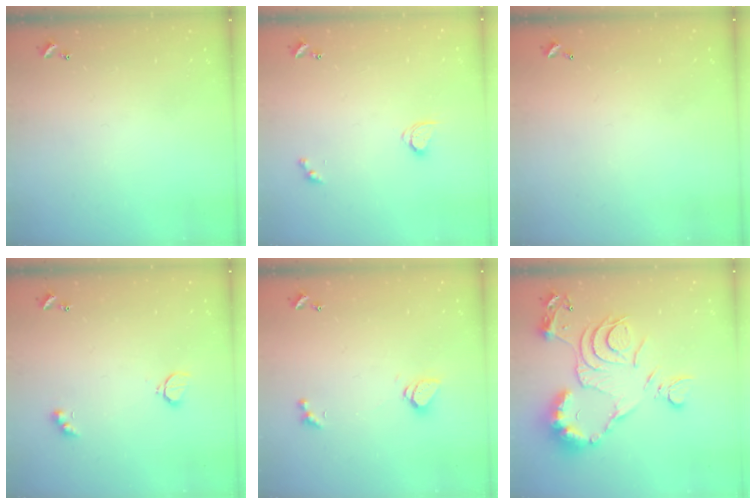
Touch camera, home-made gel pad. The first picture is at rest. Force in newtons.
{"total": 2.9, "press": 2.8, "slide": 0.3}
{"total": 2.8, "press": 2.8, "slide": 0.1}
{"total": 3.1, "press": 3.0, "slide": 0.6}
{"total": 1.8, "press": 1.8, "slide": 0.5}
{"total": 16.8, "press": 16.7, "slide": 1.8}